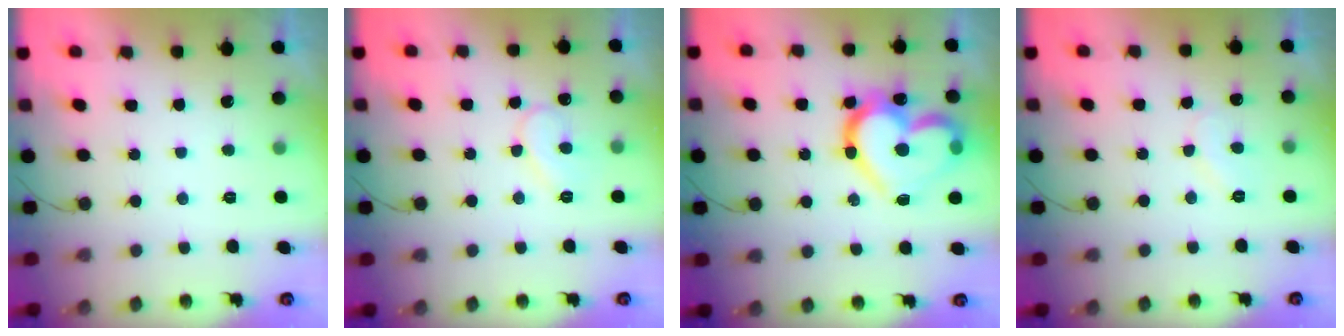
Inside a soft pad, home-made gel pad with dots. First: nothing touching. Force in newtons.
{"total": 8.8, "press": 8.7, "slide": 0.8}
{"total": 20.7, "press": 20.6, "slide": 1.5}
{"total": 6.9, "press": 6.9, "slide": 0.7}